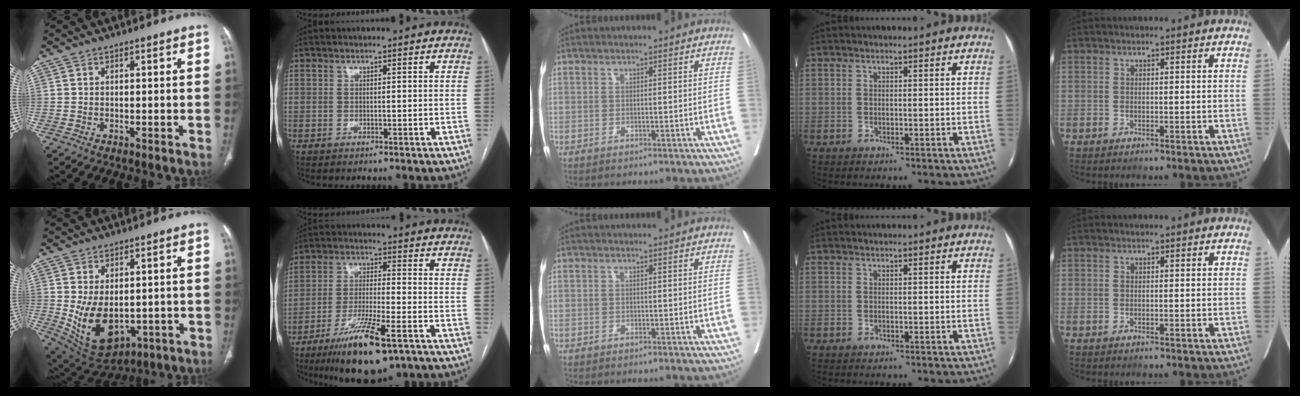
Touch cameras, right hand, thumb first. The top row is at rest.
{"thumb": {"total": 12.7, "force": [-1.2, 8.1, 9.7], "torque": [-0.151, -0.013, 0.015]}, "index": {"total": 13.4, "force": [-8.1, 2.1, 10.5], "torque": [-0.192, -0.027, -0.135]}}